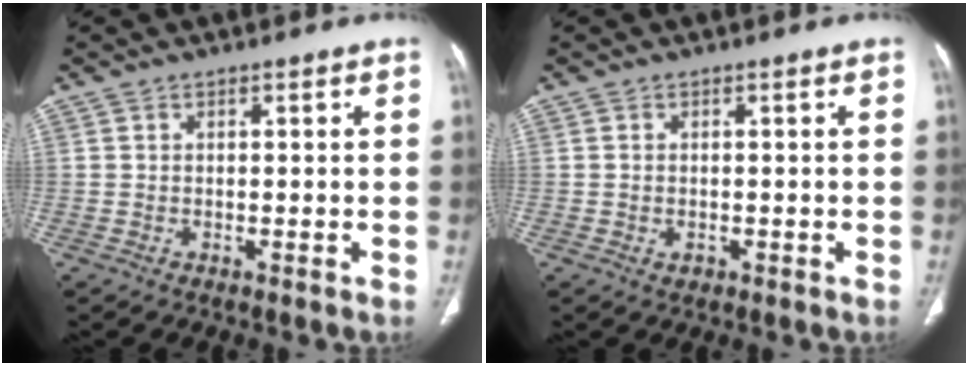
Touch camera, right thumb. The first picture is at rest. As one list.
[{"total": 1.3, "force": [-0.3, 1.0, 0.8], "torque": [-0.011, 0.004, -0.001]}]